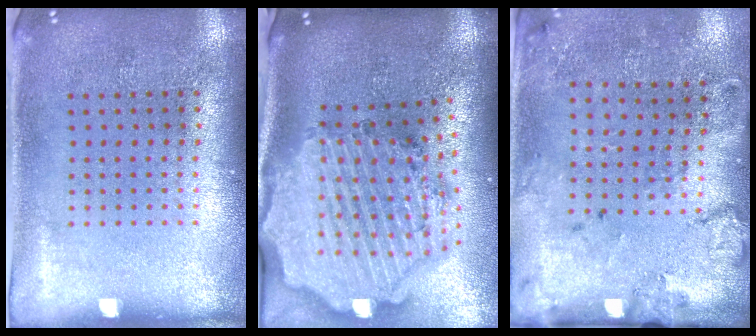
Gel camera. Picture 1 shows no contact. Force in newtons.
{"total": 4.1, "press": 3.3, "slide": 2.4}
{"total": 2.1, "press": 1.5, "slide": 1.5}